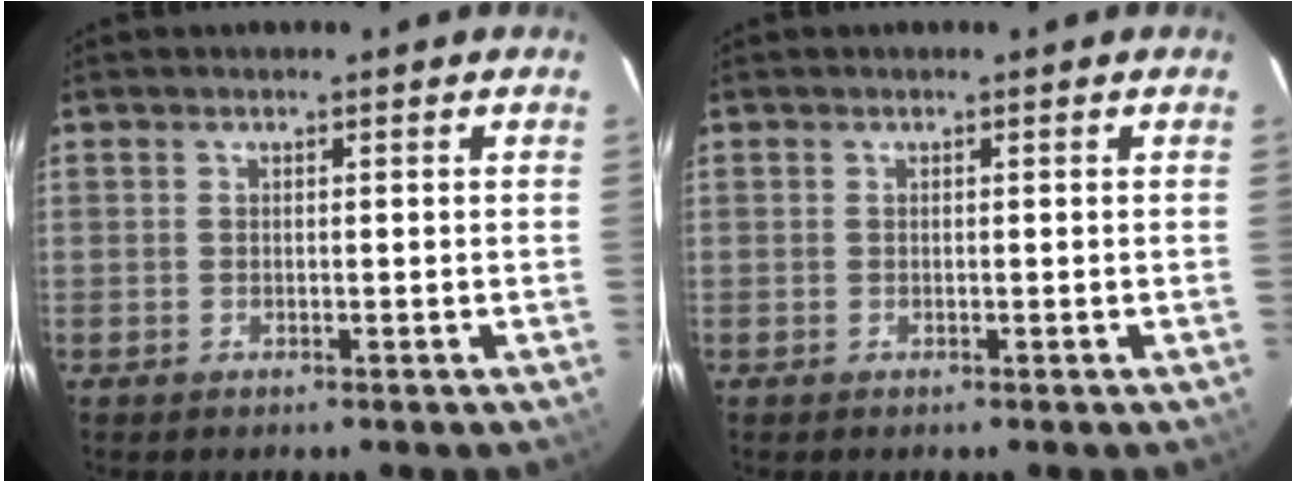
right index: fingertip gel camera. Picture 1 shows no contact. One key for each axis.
{"total": 0.0}